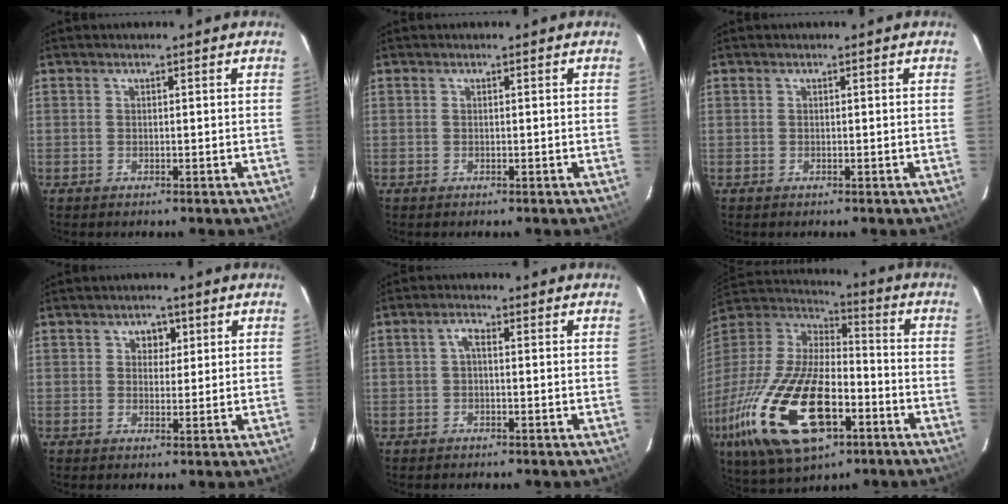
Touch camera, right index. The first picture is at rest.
{"total": 0.0}
{"total": 0.0}
{"total": 2.8, "force": [1.0, 2.4, 0.9], "torque": [-0.005, 0.008, 0.016]}
{"total": 1.6, "force": [-0.3, 0.7, 1.5], "torque": [-0.031, 0.008, -0.006]}
{"total": 31.4, "force": [-12.8, 15.0, 24.5], "torque": [-0.520, -0.055, -0.218]}